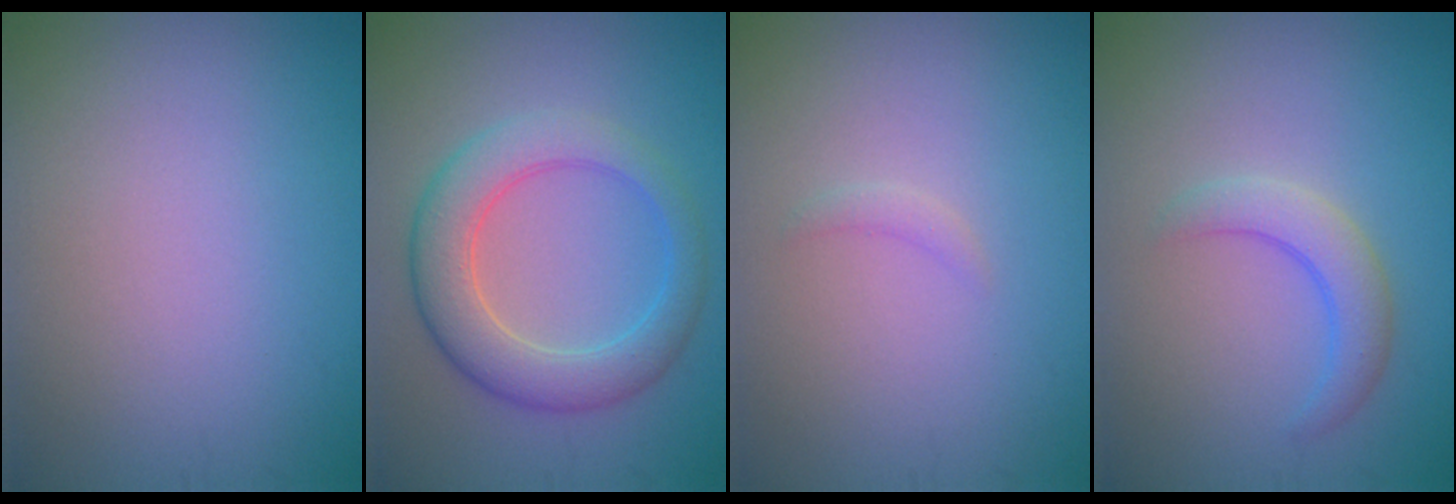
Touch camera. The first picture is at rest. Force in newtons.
{"total": 5.6, "press": 5.6, "slide": 0.3}
{"total": 0.8, "press": 0.7, "slide": 0.2}
{"total": 2.7, "press": 2.7, "slide": 0.2}